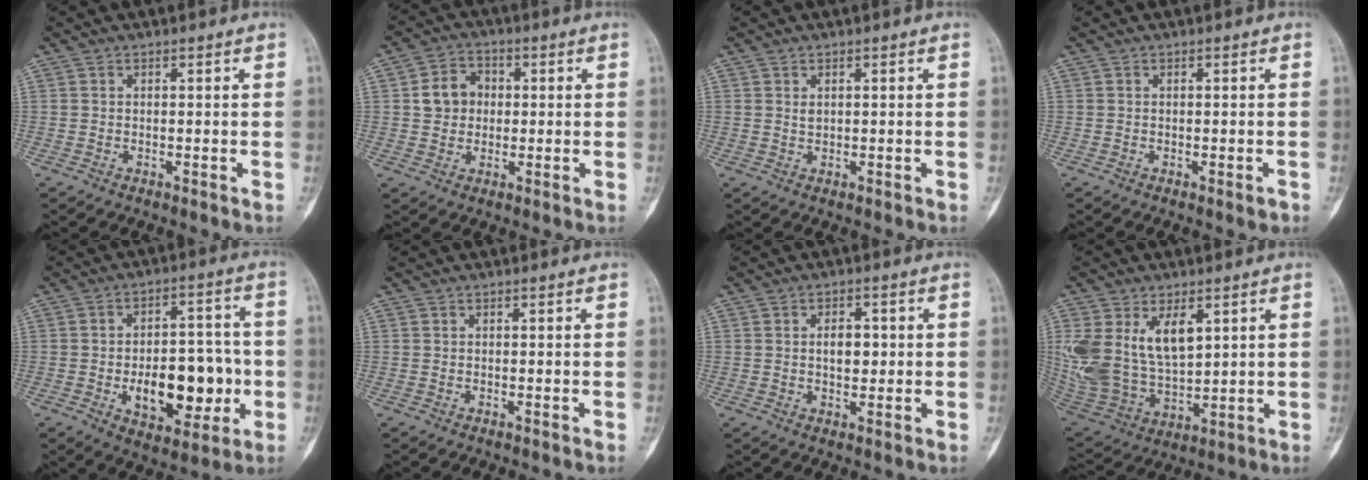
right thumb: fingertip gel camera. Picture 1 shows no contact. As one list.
[{"total": 6.8, "force": [0.7, 5.8, 3.4], "torque": [-0.036, 0.010, 0.006]}, {"total": 1.2, "force": [0.5, 0.7, 0.8], "torque": [-0.009, -0.003, 0.013]}, {"total": 1.1, "force": [-0.5, 0.3, 0.9], "torque": [-0.011, -0.002, -0.005]}, {"total": 16.5, "force": [-3.4, 9.1, 13.3], "torque": [-0.156, 0.023, -0.038]}, {"total": 0.0}, {"total": 4.2, "force": [0.4, 2.6, 3.3], "torque": [-0.037, 0.002, 0.008]}, {"total": 17.5, "force": [5.7, 10.4, 12.9], "torque": [-0.259, -0.023, 0.130]}]